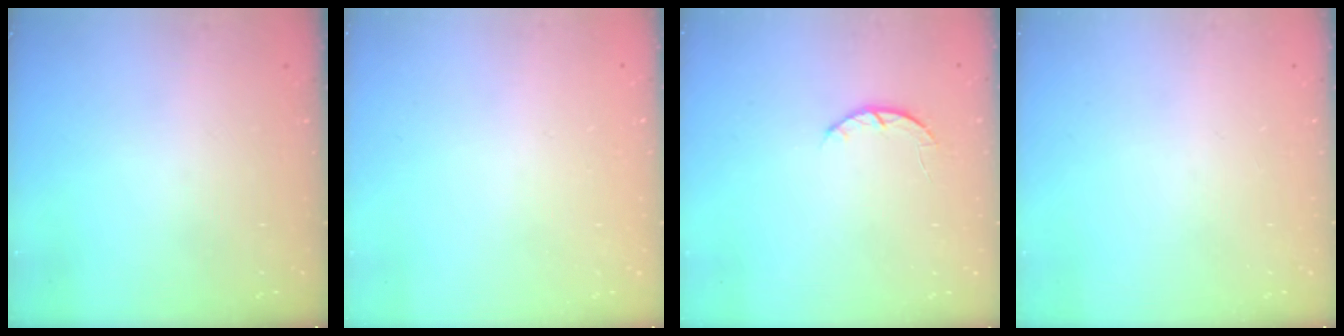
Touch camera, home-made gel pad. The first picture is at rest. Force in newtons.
{"total": 2.5, "press": 2.5, "slide": 0.2}
{"total": 2.6, "press": 2.5, "slide": 0.4}
{"total": 0.0}